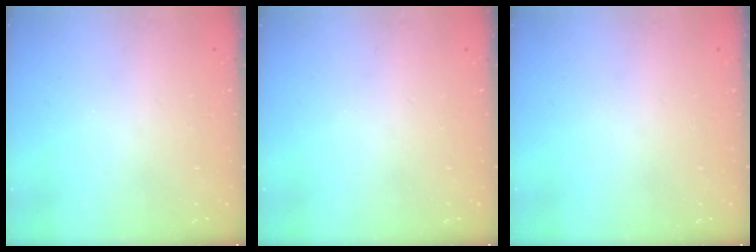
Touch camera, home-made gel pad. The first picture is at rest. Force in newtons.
{"total": 0.0}
{"total": 0.0}